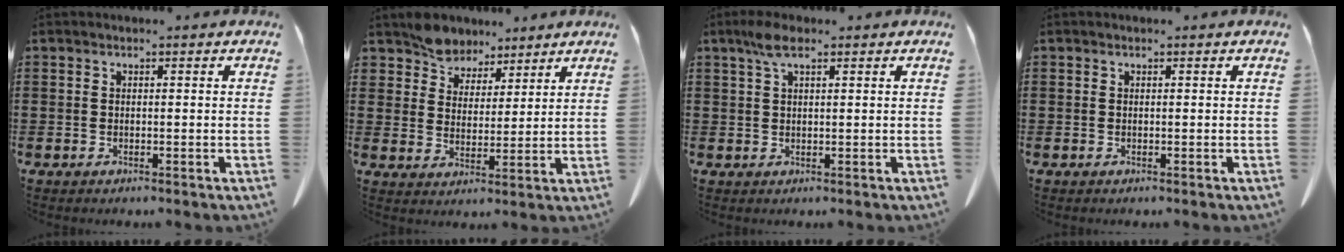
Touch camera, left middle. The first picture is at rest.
{"total": 6.0, "force": [5.3, 2.7, 0.2], "torque": [-0.031, -0.015, 0.103]}
{"total": 3.7, "force": [1.9, 1.2, 2.9], "torque": [-0.065, 0.006, 0.033]}
{"total": 0.0}